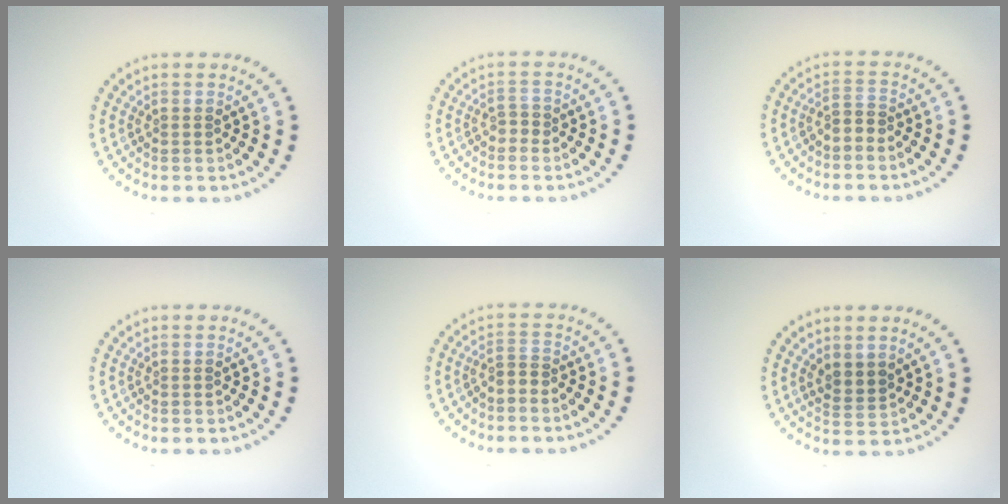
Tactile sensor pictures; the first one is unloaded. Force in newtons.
{"total": 1.0, "press": 0.8, "slide": 0.5}
{"total": 1.7, "press": 1.4, "slide": 1.0}
{"total": 0.0}
{"total": 1.2, "press": 0.7, "slide": 1.0}
{"total": 1.9, "press": 1.5, "slide": 1.1}